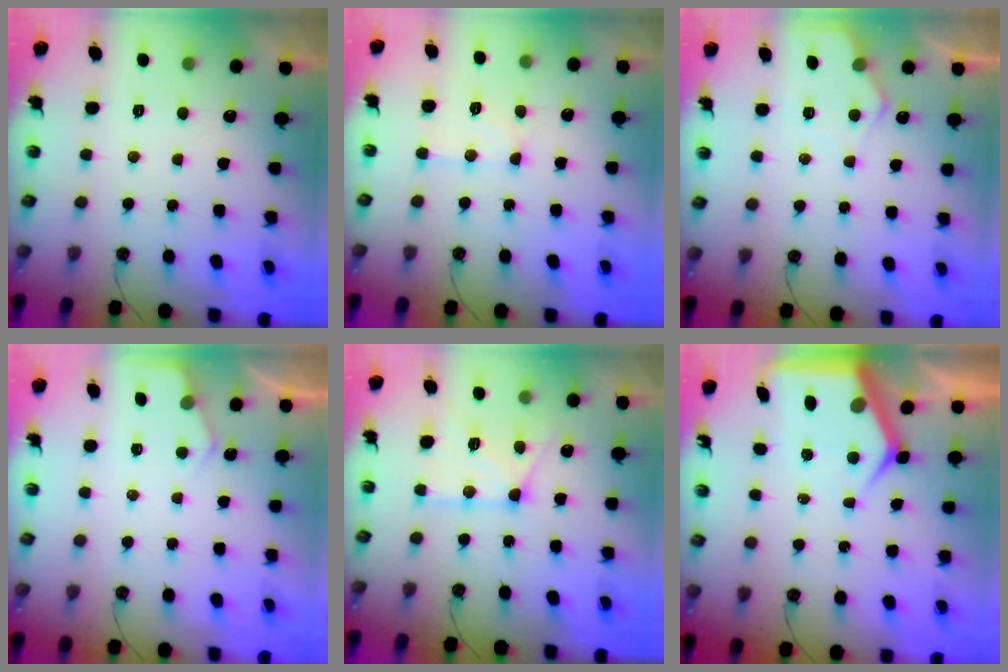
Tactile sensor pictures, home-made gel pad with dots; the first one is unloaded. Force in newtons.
{"total": 9.2, "press": 9.2, "slide": 0.8}
{"total": 6.8, "press": 6.7, "slide": 0.5}
{"total": 3.7, "press": 3.6, "slide": 0.6}
{"total": 14.3, "press": 14.3, "slide": 1.5}
{"total": 9.4, "press": 9.3, "slide": 1.3}